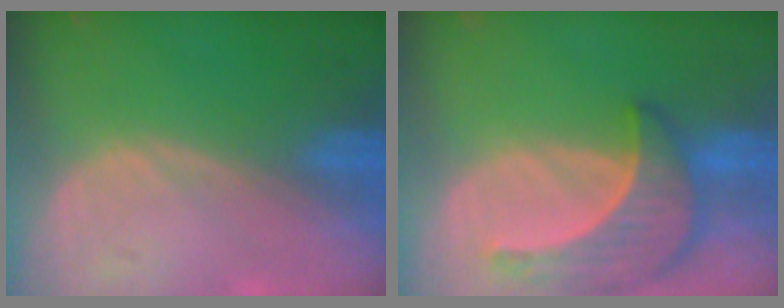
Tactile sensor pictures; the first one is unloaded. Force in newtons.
{"total": 8.4, "press": 7.8, "slide": 3.3}